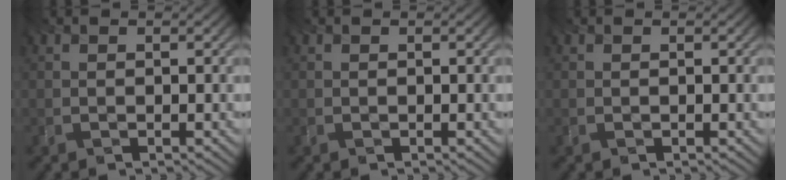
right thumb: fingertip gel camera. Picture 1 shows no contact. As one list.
[{"total": 0.0}, {"total": 0.0}]